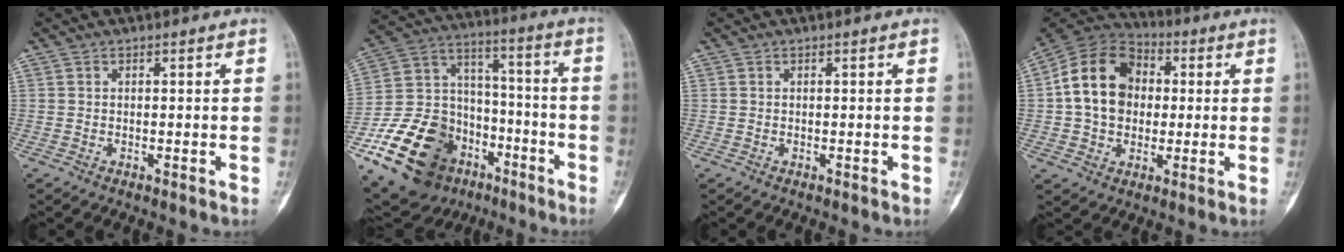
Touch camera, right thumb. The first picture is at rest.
{"total": 25.8, "force": [-12.7, 18.1, 13.3], "torque": [-0.237, 0.096, -0.203]}
{"total": 0.0}
{"total": 15.5, "force": [1.2, 12.0, 9.7], "torque": [-0.149, 0.024, 0.012]}